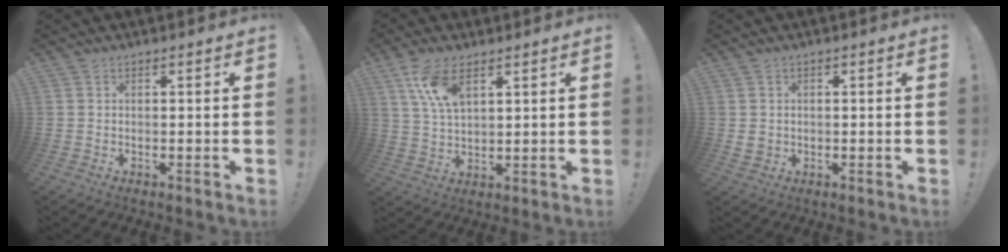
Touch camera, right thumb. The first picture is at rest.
{"total": 9.8, "force": [5.3, 4.4, 6.9], "torque": [-0.132, -0.019, 0.098]}
{"total": 2.7, "force": [0.5, 2.4, 1.1], "torque": [-0.014, 0.001, 0.011]}